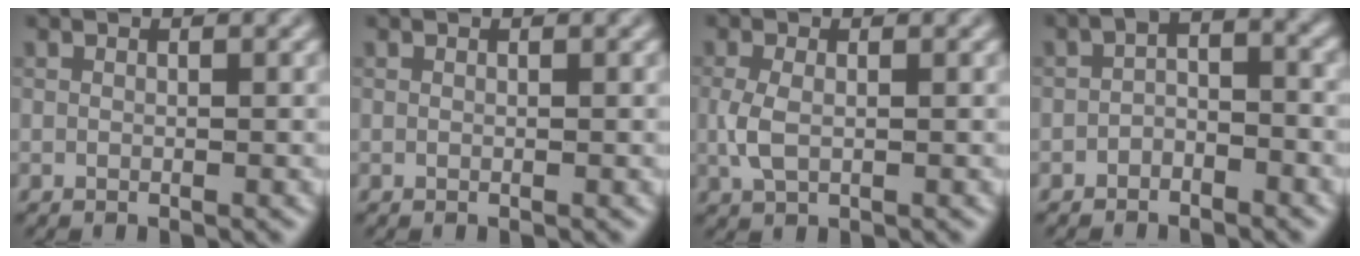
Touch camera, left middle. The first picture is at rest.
{"total": 0.0}
{"total": 2.3, "force": [-0.1, 1.3, 1.8], "torque": [-0.048, -0.003, 0.000]}
{"total": 2.3, "force": [-1.4, 1.2, 1.4], "torque": [-0.025, 0.010, -0.030]}